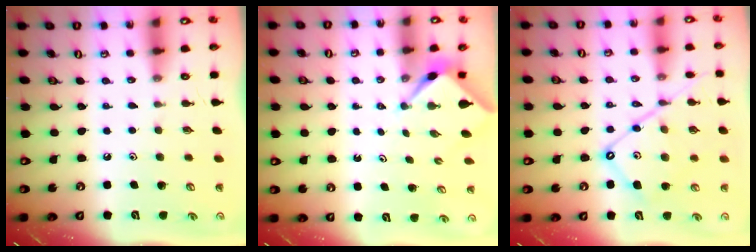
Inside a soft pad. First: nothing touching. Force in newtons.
{"total": 2.3, "press": 2.3, "slide": 0.3}
{"total": 13.6, "press": 13.6, "slide": 1.3}